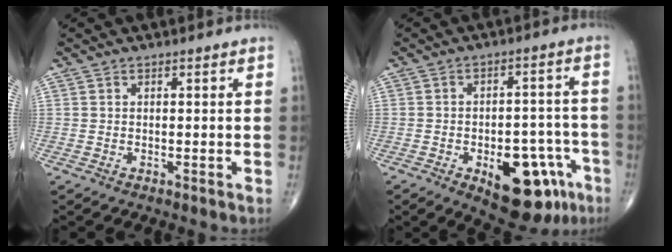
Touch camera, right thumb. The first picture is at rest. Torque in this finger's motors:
{"motor_torque": [3.35, 1.65, 0.74, -0.94, 0.07]}